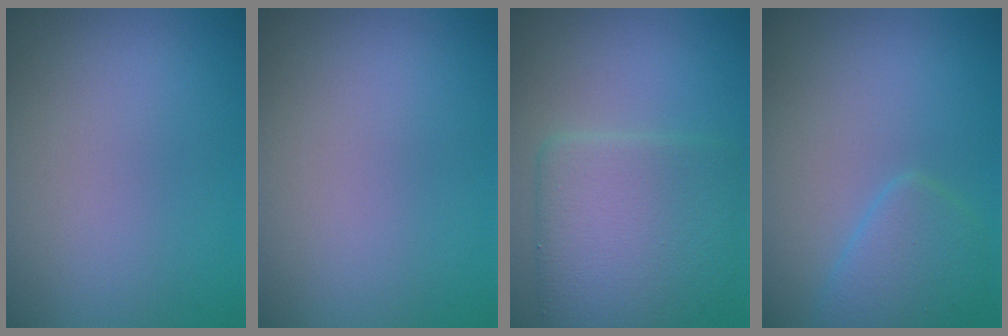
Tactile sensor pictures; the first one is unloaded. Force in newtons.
{"total": 0.0}
{"total": 7.0, "press": 7.0, "slide": 0.2}
{"total": 2.8, "press": 2.8, "slide": 0.1}